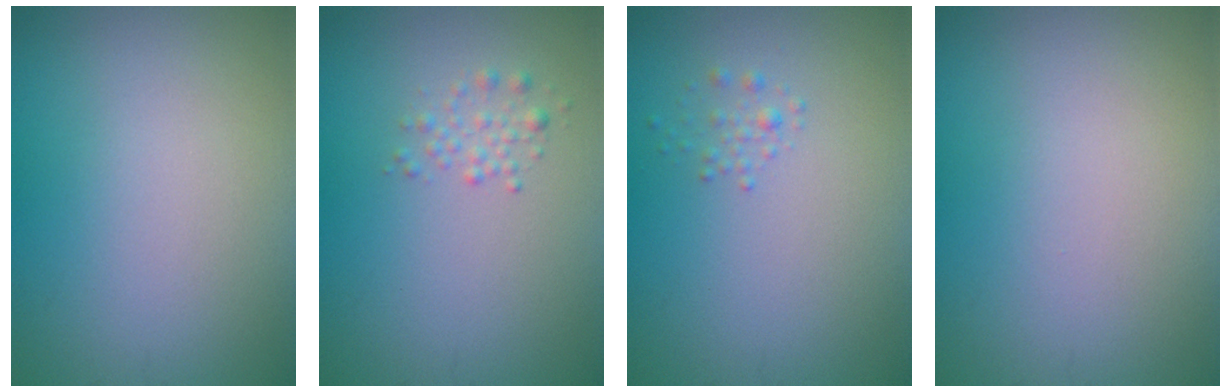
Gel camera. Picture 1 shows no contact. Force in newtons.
{"total": 1.2, "press": 1.1, "slide": 0.1}
{"total": 0.9, "press": 0.9, "slide": 0.1}
{"total": 0.0}